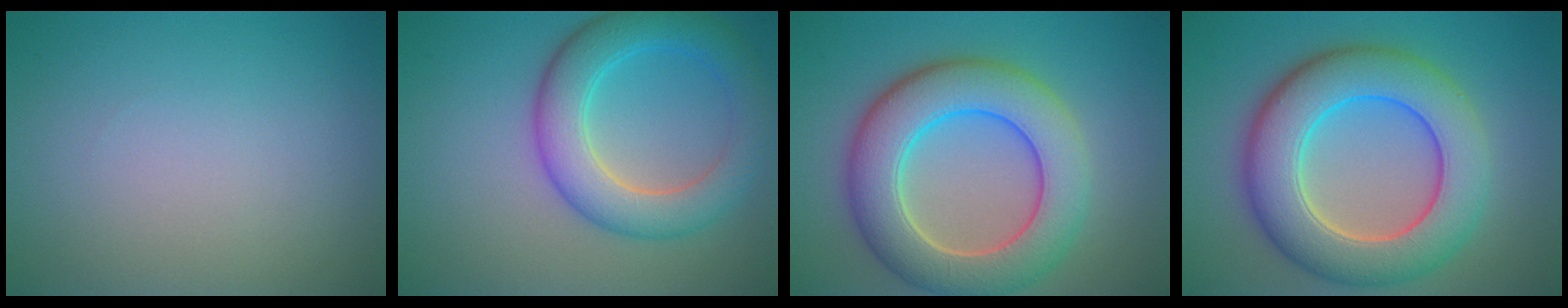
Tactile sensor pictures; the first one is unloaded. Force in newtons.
{"total": 6.3, "press": 6.3, "slide": 0.3}
{"total": 9.2, "press": 9.2, "slide": 0.4}
{"total": 9.8, "press": 9.8, "slide": 0.4}